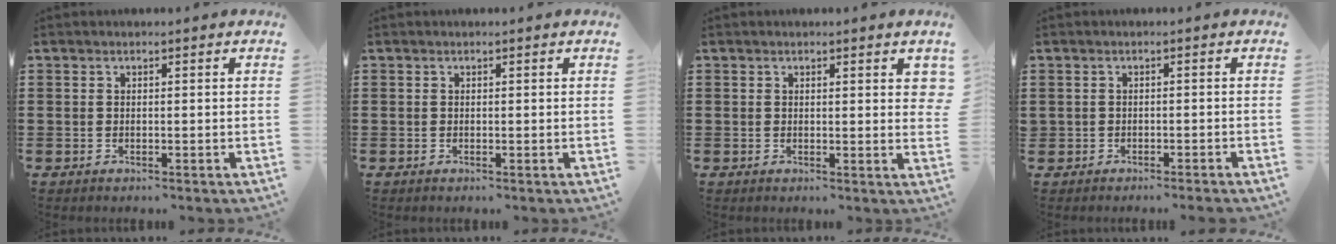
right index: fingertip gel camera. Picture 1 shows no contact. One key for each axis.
{"total": 0.0}
{"total": 1.2, "fx": 0.7, "fy": 0.4, "fz": 0.9, "tx": -0.012, "ty": 0.000, "tz": 0.010}
{"total": 1.0, "fx": -1.0, "fy": 0.1, "fz": 0.0, "tx": -0.003, "ty": 0.001, "tz": -0.021}